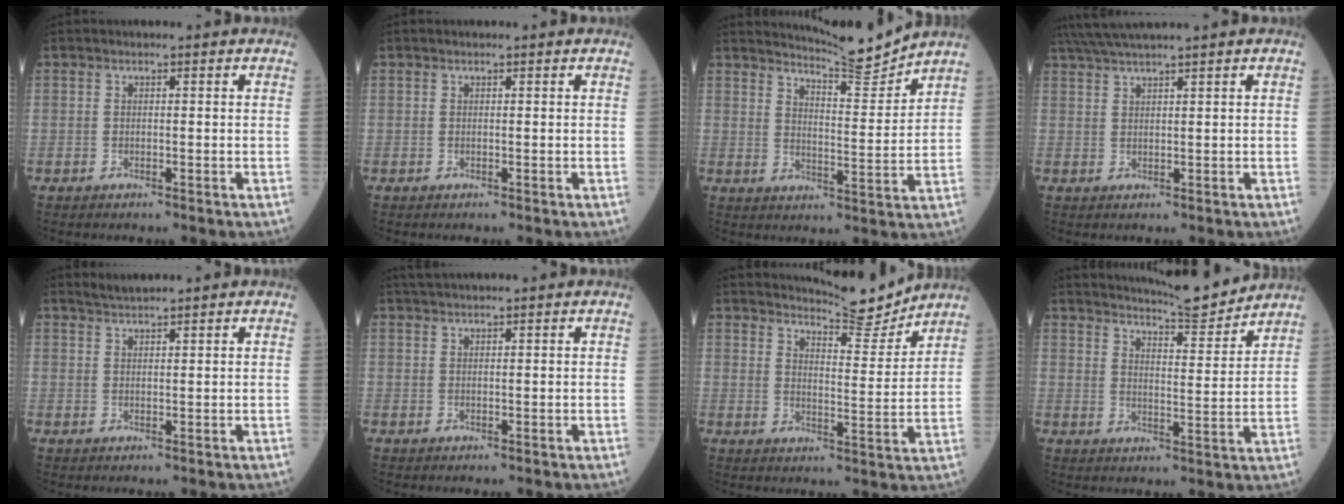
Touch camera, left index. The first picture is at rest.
{"total": 0.0}
{"total": 7.8, "force": [7.7, -1.3, 0.2], "torque": [-0.023, -0.032, 0.123]}
{"total": 5.7, "force": [4.8, -1.3, 2.7], "torque": [-0.052, 0.024, 0.094]}
{"total": 1.9, "force": [1.8, -0.3, 0.2], "torque": [-0.008, 0.012, 0.042]}
{"total": 2.4, "force": [2.2, -0.3, 0.9], "torque": [-0.012, 0.023, 0.045]}
{"total": 7.6, "force": [7.6, 0.0, 0.5], "torque": [-0.021, -0.025, 0.112]}
{"total": 9.9, "force": [9.6, -0.5, 2.2], "torque": [-0.044, -0.013, 0.141]}